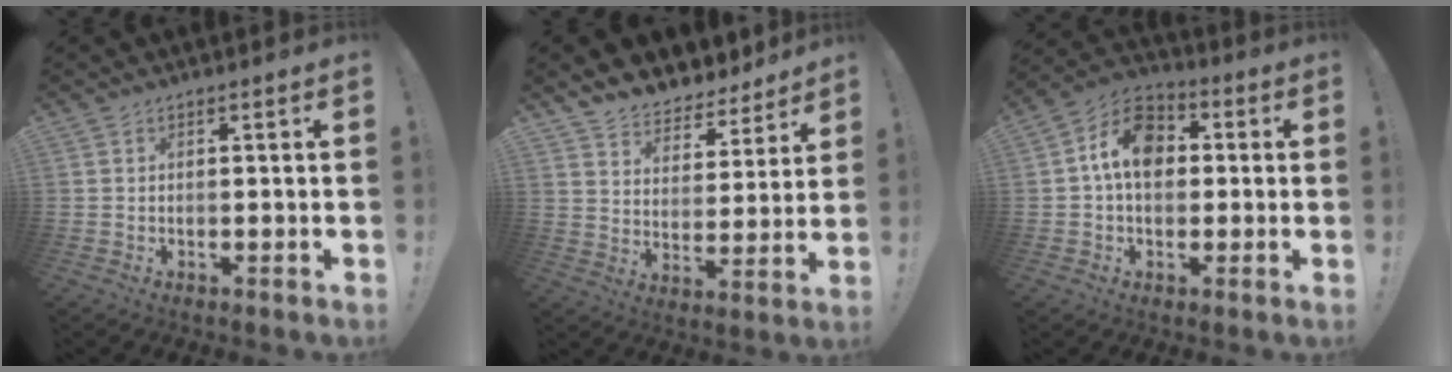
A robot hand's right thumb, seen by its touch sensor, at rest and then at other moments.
{"total": 6.9, "force": [6.0, 3.3, 0.8], "torque": [-0.015, -0.066, 0.113]}
{"total": 12.6, "force": [2.5, 9.0, 8.5], "torque": [-0.123, 0.006, 0.049]}